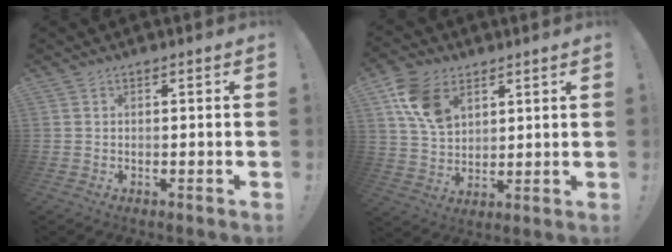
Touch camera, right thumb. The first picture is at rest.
{"total": 13.1, "force": [6.4, 8.8, 7.3], "torque": [-0.124, -0.020, 0.125]}